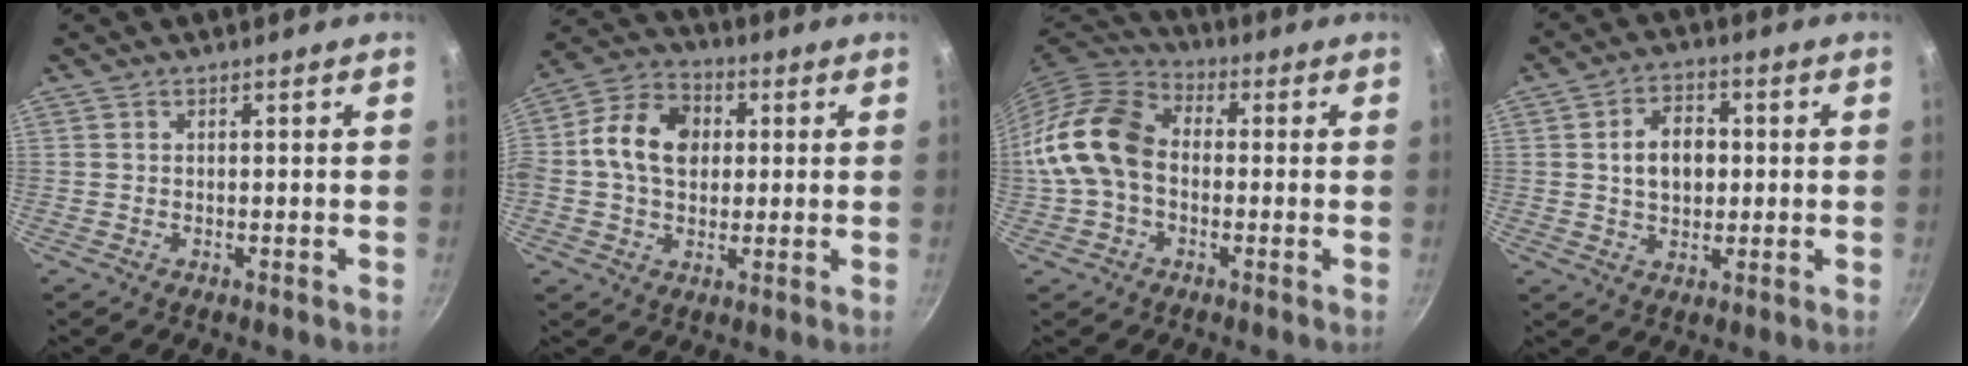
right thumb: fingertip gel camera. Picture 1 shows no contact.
{"total": 13.4, "force": [1.5, 10.1, 8.7], "torque": [-0.131, 0.018, 0.006]}
{"total": 14.1, "force": [-1.0, 10.2, 9.7], "torque": [-0.159, 0.033, -0.037]}
{"total": 8.3, "force": [0.7, 5.9, 5.8], "torque": [-0.073, 0.011, 0.009]}